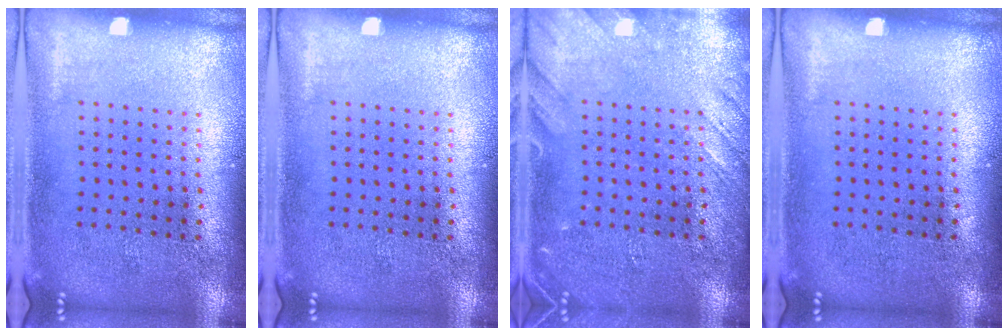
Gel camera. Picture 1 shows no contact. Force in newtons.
{"total": 0.0}
{"total": 2.3, "press": 2.3, "slide": 0.3}
{"total": 0.0}